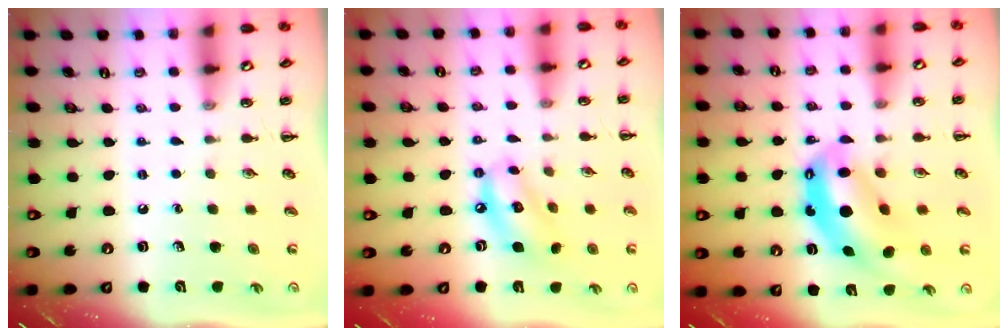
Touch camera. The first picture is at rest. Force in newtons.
{"total": 9.5, "press": 9.3, "slide": 2.1}
{"total": 11.5, "press": 11.1, "slide": 3.1}